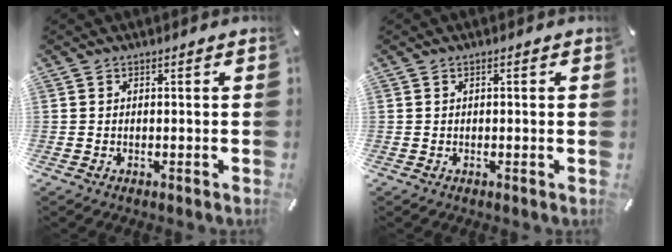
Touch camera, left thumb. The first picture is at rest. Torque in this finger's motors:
{"motor_torque": [-0.05, -0.20, 0.02, -0.04, 0.00]}